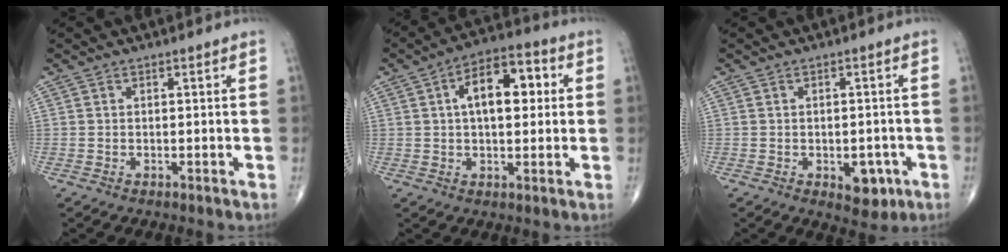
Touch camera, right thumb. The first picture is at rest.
{"total": 11.4, "force": [2.2, 6.0, 9.5], "torque": [-0.127, 0.021, 0.026]}
{"total": 5.3, "force": [-2.0, 3.0, 3.8], "torque": [-0.025, 0.004, -0.017]}